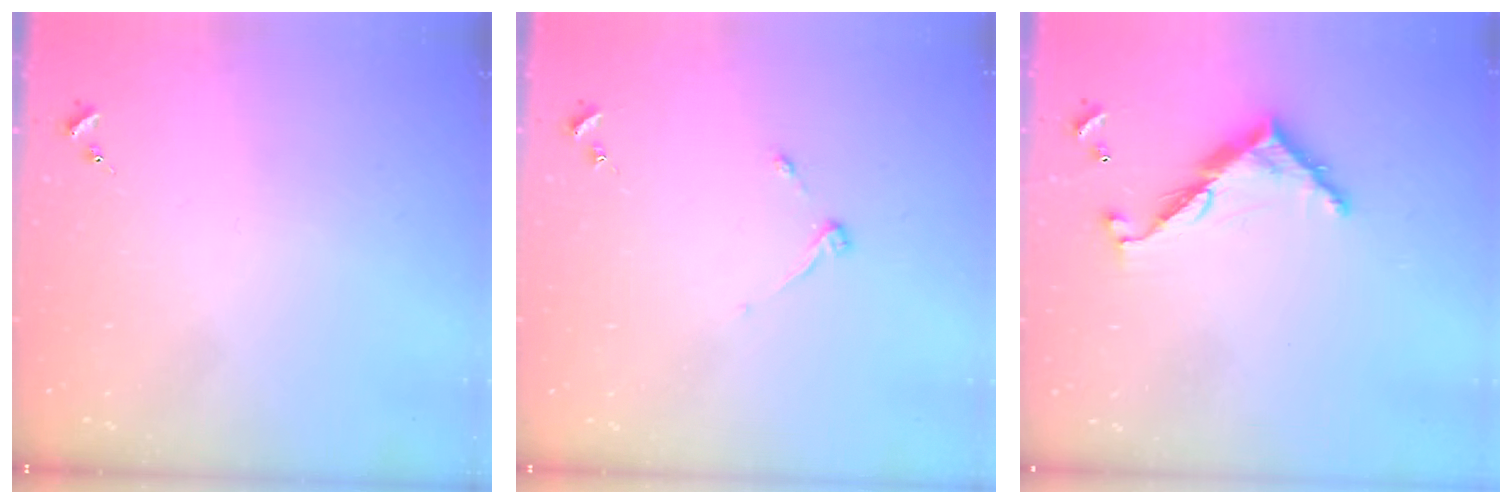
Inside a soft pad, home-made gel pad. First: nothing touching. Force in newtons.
{"total": 3.7, "press": 3.6, "slide": 0.6}
{"total": 9.7, "press": 9.7, "slide": 0.4}